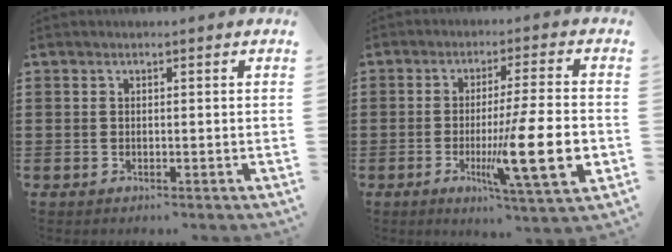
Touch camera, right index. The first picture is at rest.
{"total": 13.7, "force": [-2.9, 1.9, 13.3], "torque": [-0.220, -0.017, -0.051]}